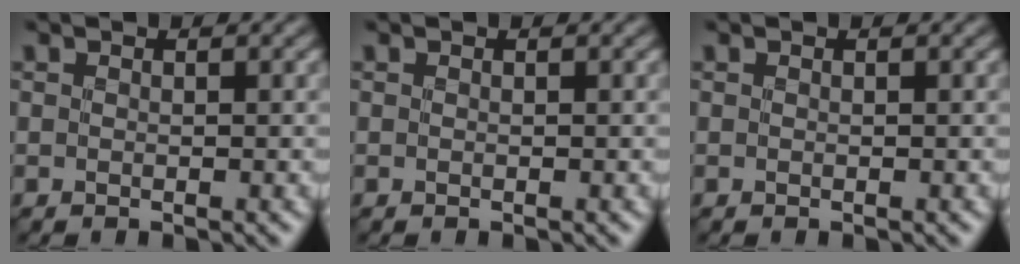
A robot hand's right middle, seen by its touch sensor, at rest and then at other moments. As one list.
[{"total": 0.0}, {"total": 0.0}]